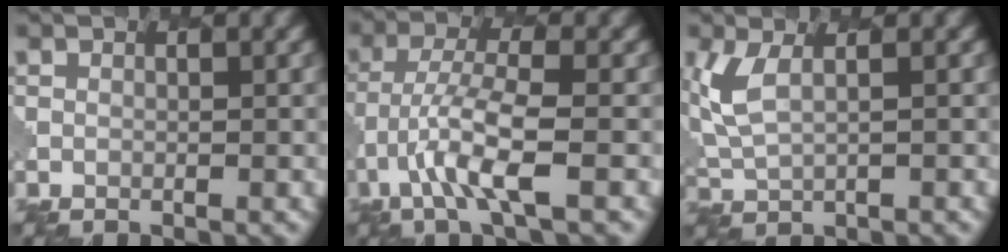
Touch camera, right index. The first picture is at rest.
{"total": 5.4, "force": [-2.1, 1.1, 4.8], "torque": [-0.095, 0.003, -0.047]}
{"total": 3.9, "force": [1.4, 1.8, 3.2], "torque": [-0.090, -0.004, 0.032]}